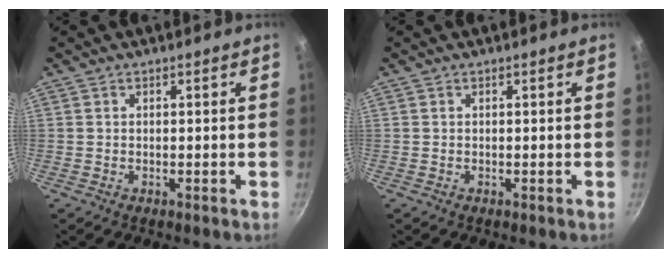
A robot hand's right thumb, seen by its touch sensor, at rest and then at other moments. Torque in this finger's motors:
{"motor_torque": [0.01, 0.01, -0.01, 0.01, 0.00]}